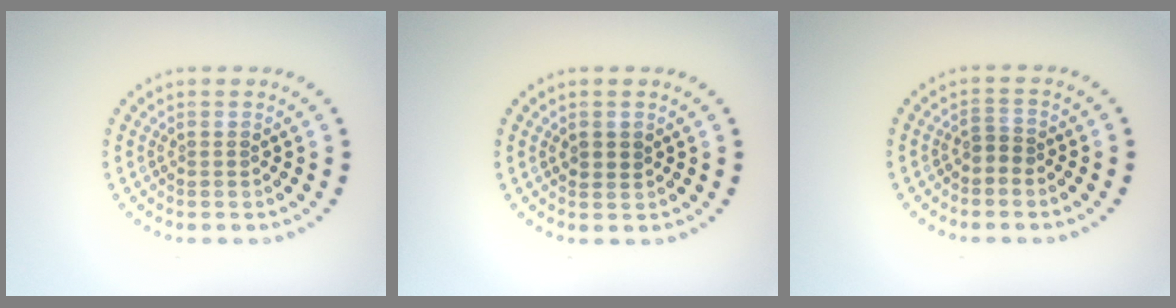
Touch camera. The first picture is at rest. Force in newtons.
{"total": 1.3, "press": 1.2, "slide": 0.4}
{"total": 1.3, "press": 1.0, "slide": 0.8}